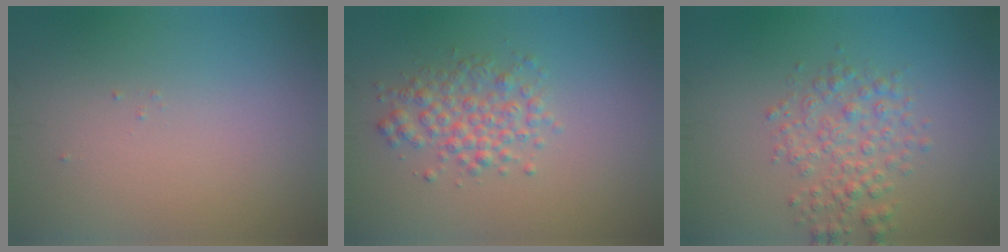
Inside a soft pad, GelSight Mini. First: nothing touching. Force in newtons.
{"total": 3.0, "press": 3.0, "slide": 0.1}
{"total": 3.1, "press": 3.1, "slide": 0.1}